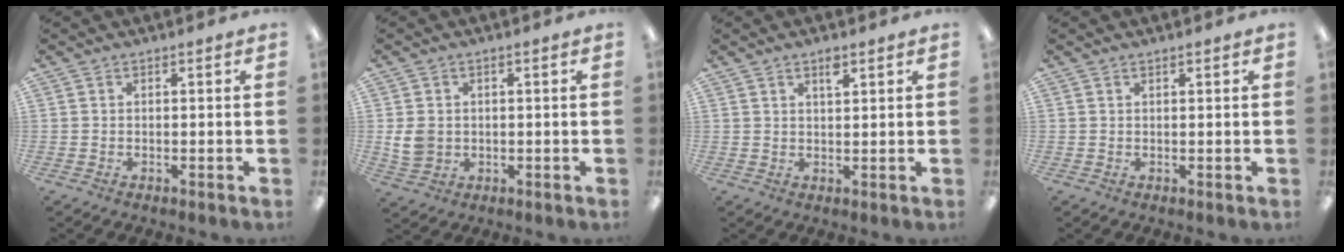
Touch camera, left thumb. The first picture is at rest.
{"total": 5.1, "force": [0.2, 4.2, 2.8], "torque": [-0.058, 0.001, 0.004]}
{"total": 2.8, "force": [2.0, 0.9, 1.8], "torque": [-0.031, -0.001, 0.033]}
{"total": 0.7, "force": [0.6, 0.2, 0.3], "torque": [-0.007, 0.001, 0.010]}